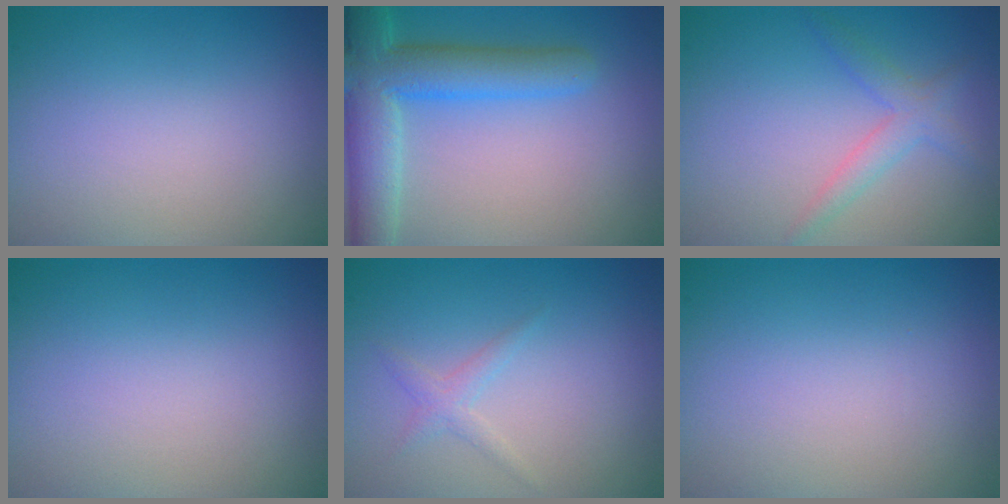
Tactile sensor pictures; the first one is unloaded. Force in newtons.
{"total": 7.2, "press": 7.1, "slide": 0.5}
{"total": 2.2, "press": 2.2, "slide": 0.1}
{"total": 0.0}
{"total": 1.2, "press": 1.2, "slide": 0.1}
{"total": 0.0}